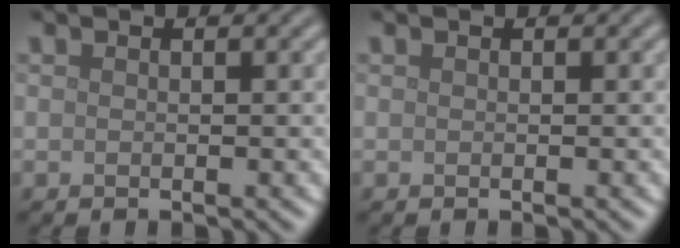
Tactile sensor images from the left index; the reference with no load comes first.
{"total": 0.0}